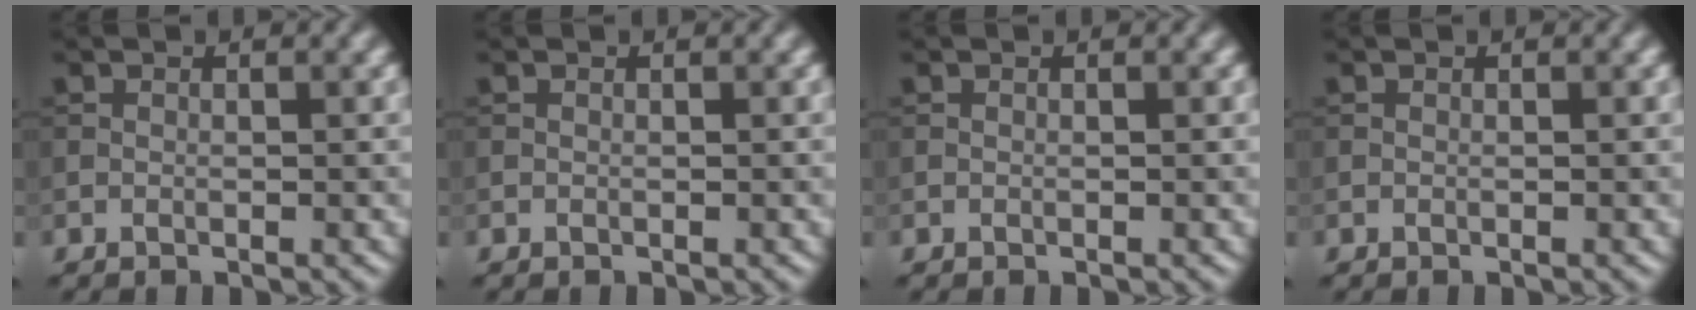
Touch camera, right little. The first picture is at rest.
{"total": 0.0}
{"total": 0.0}
{"total": 0.0}